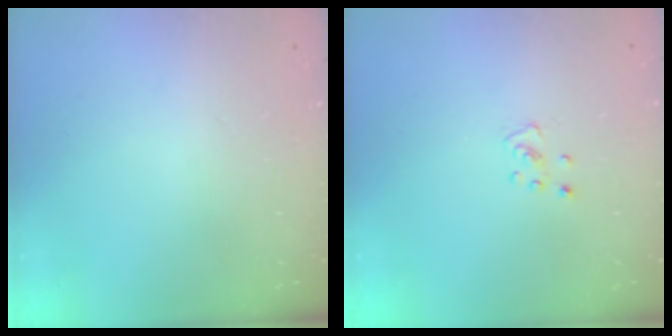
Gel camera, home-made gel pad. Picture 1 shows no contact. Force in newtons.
{"total": 3.3, "press": 3.3, "slide": 0.3}